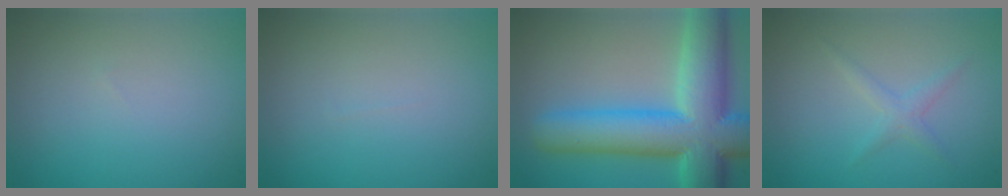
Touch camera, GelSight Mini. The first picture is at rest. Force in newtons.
{"total": 0.0}
{"total": 12.5, "press": 12.5, "slide": 0.5}
{"total": 1.3, "press": 1.3, "slide": 0.1}